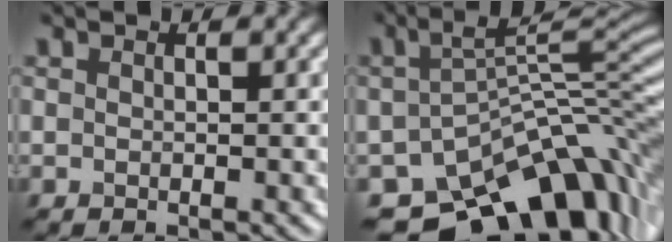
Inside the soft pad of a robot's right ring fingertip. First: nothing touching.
{"total": 12.9, "force": [-7.8, 6.0, 8.3], "torque": [-0.133, -0.008, -0.115]}